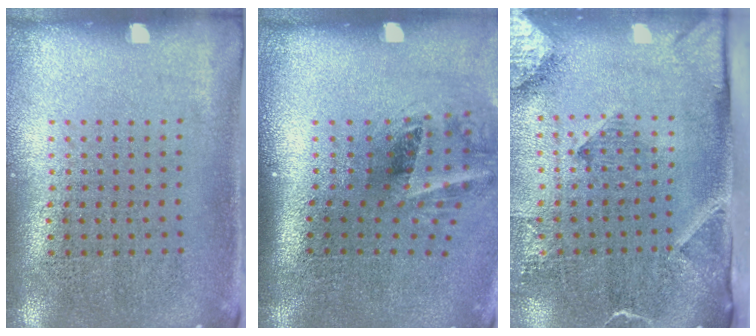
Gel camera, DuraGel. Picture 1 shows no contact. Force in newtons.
{"total": 1.9, "press": 1.2, "slide": 1.4}
{"total": 3.0, "press": 2.1, "slide": 2.1}